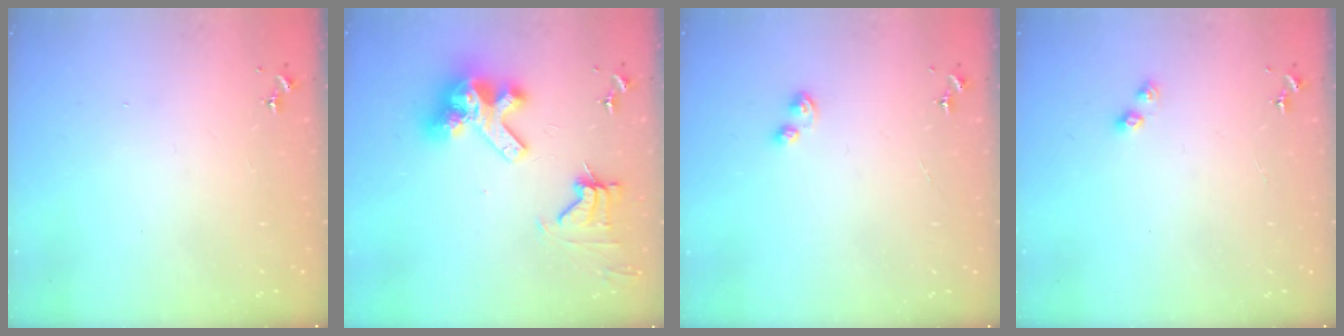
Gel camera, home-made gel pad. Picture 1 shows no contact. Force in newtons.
{"total": 17.0, "press": 16.9, "slide": 2.1}
{"total": 3.3, "press": 3.2, "slide": 0.5}
{"total": 3.5, "press": 3.5, "slide": 0.7}